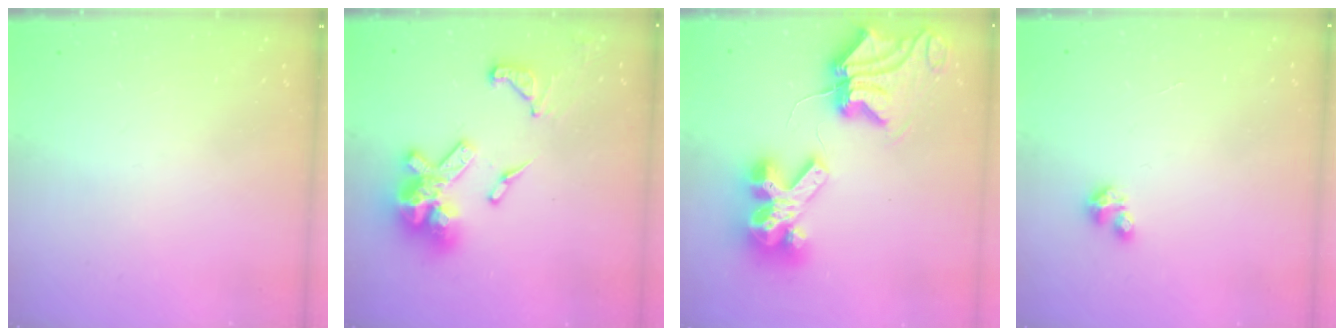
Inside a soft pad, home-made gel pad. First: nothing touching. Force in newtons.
{"total": 17.8, "press": 17.7, "slide": 1.7}
{"total": 15.4, "press": 15.3, "slide": 2.1}
{"total": 3.3, "press": 3.3, "slide": 0.2}